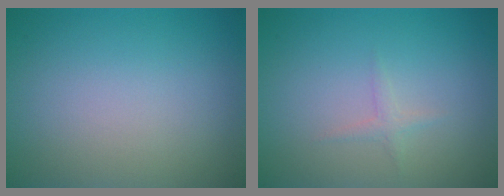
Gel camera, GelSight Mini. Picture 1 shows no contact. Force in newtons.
{"total": 0.8, "press": 0.8, "slide": 0.1}